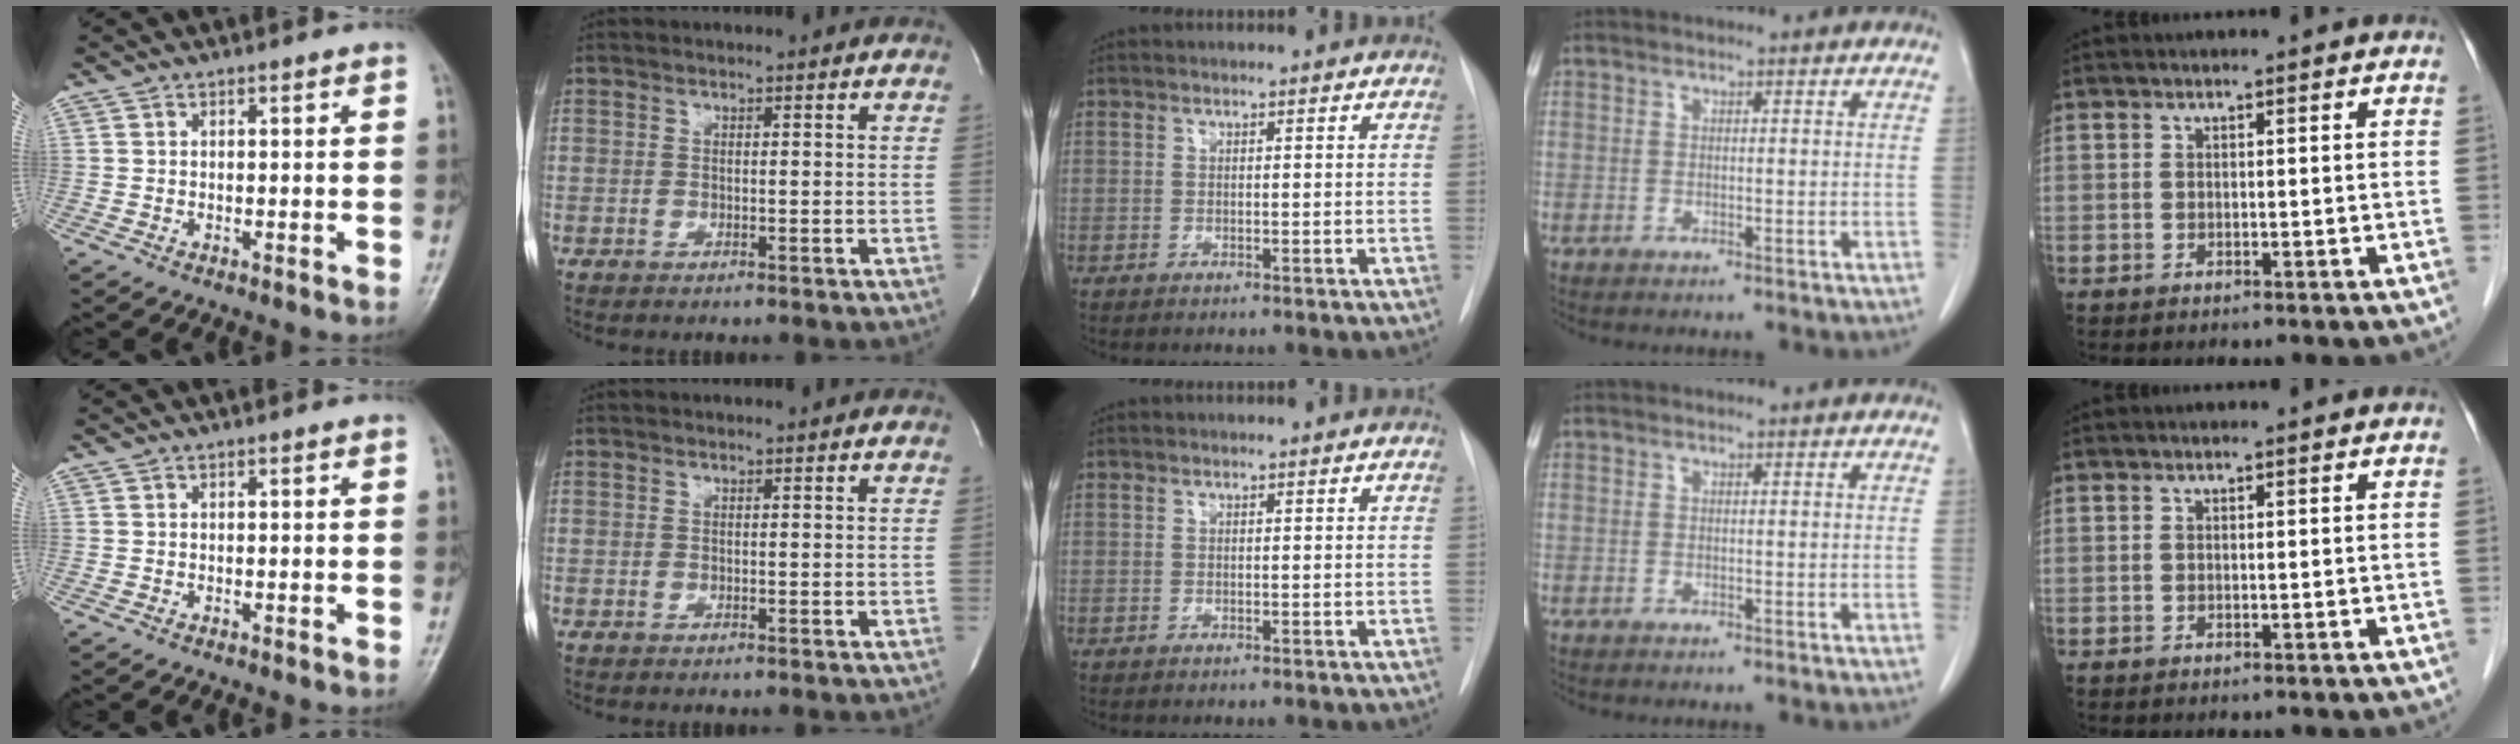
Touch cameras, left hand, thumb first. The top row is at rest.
{}